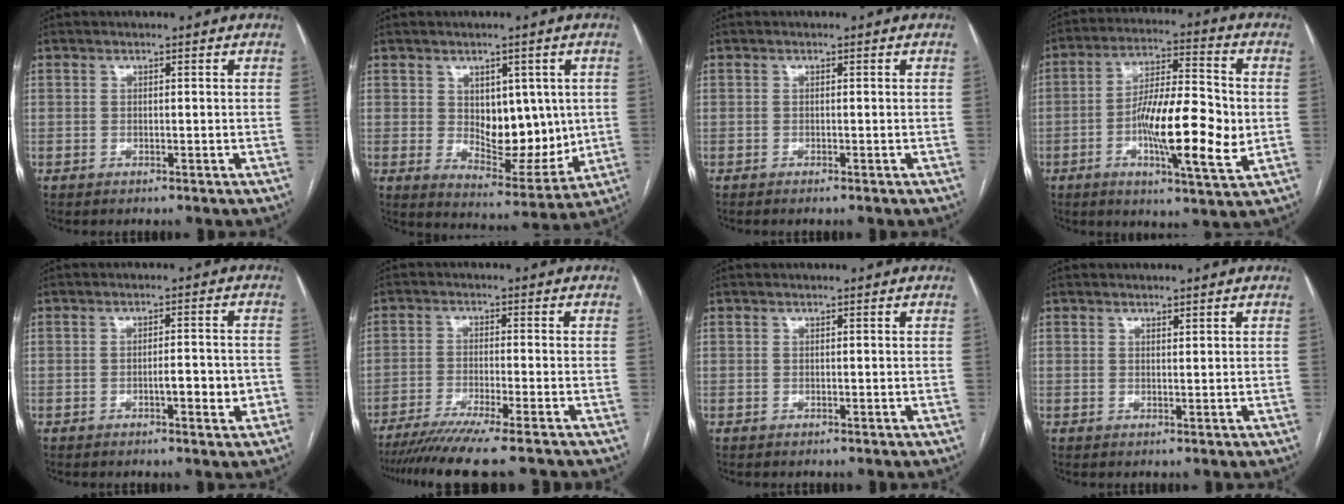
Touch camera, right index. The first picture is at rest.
{"total": 11.1, "force": [1.1, 6.0, 9.2], "torque": [-0.131, -0.006, 0.035]}
{"total": 0.8, "force": [-0.6, 0.0, 0.5], "torque": [-0.009, -0.001, -0.010]}
{"total": 15.6, "force": [-2.7, 2.9, 15.1], "torque": [-0.258, -0.002, -0.047]}
{"total": 4.5, "force": [-1.7, 1.1, 4.1], "torque": [-0.058, 0.006, -0.021]}
{"total": 12.5, "force": [-10.5, -0.6, 6.8], "torque": [-0.086, -0.034, -0.163]}
{"total": 0.0}
{"total": 0.8, "force": [0.6, 0.2, 0.4], "torque": [-0.009, -0.004, 0.011]}